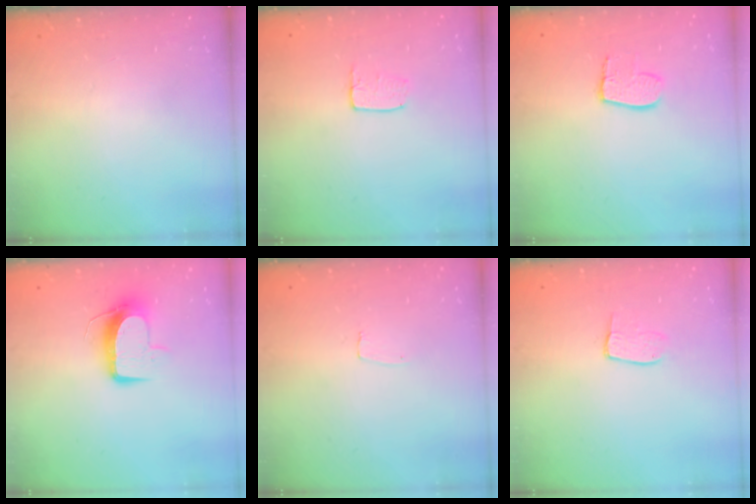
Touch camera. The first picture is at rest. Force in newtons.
{"total": 5.4, "press": 5.4, "slide": 0.3}
{"total": 8.3, "press": 8.3, "slide": 0.7}
{"total": 8.9, "press": 8.9, "slide": 0.7}
{"total": 3.0, "press": 3.0, "slide": 0.2}
{"total": 6.1, "press": 6.1, "slide": 0.5}